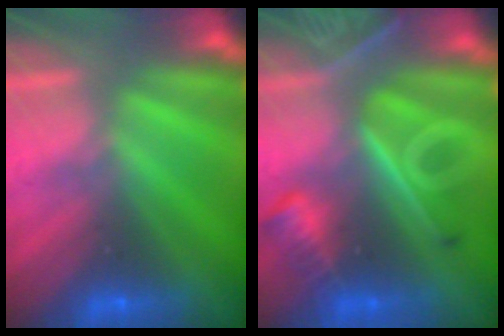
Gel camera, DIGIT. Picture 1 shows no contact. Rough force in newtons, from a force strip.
{"total": 7.1}